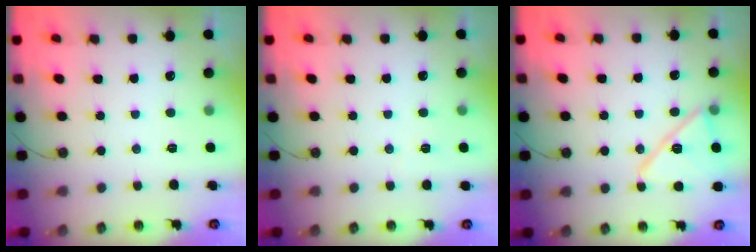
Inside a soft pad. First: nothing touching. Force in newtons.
{"total": 2.0, "press": 1.7, "slide": 0.9}
{"total": 14.0, "press": 13.9, "slide": 0.7}